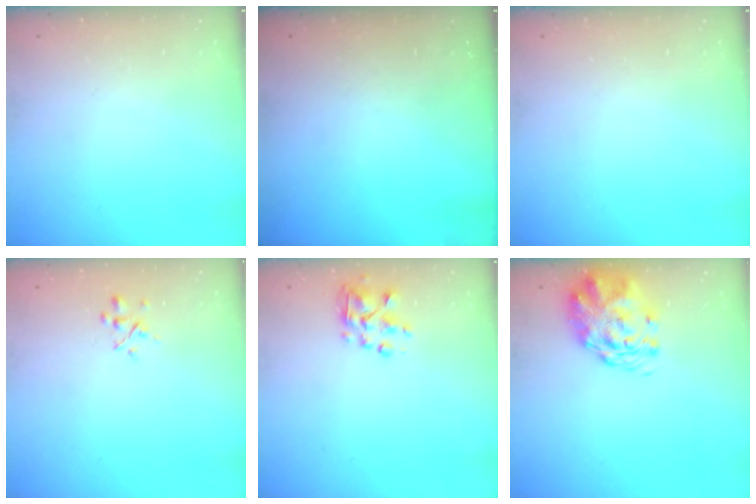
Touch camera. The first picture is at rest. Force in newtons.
{"total": 0.0}
{"total": 0.0}
{"total": 2.2, "press": 2.0, "slide": 0.9}
{"total": 4.5, "press": 4.4, "slide": 0.6}
{"total": 3.2, "press": 3.1, "slide": 0.9}